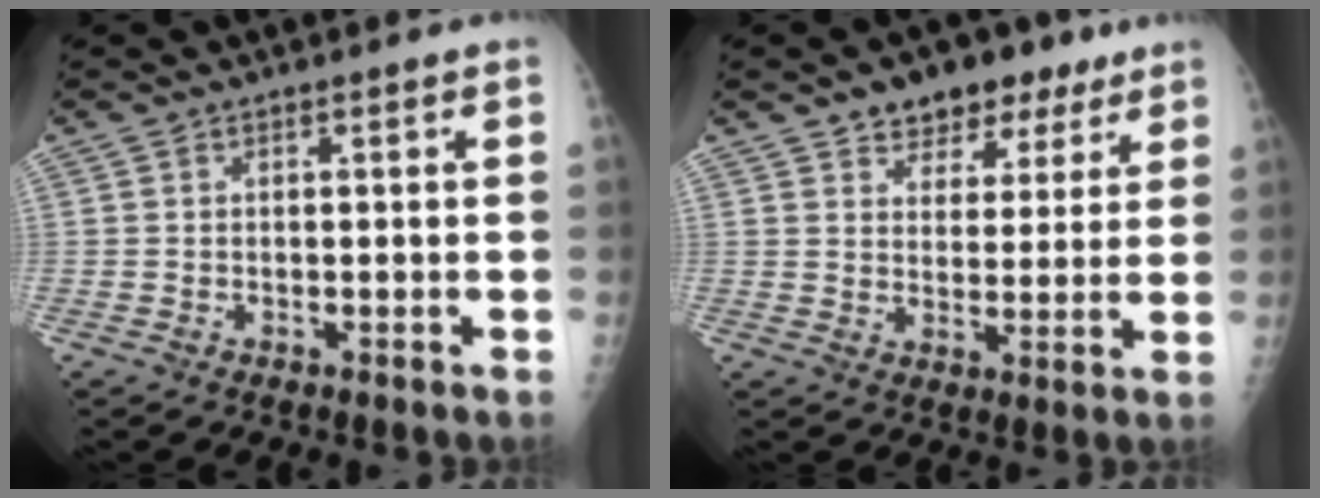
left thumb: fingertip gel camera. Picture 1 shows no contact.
{"total": 10.1, "force": [6.7, 6.4, 4.0], "torque": [-0.007, -0.024, 0.099]}